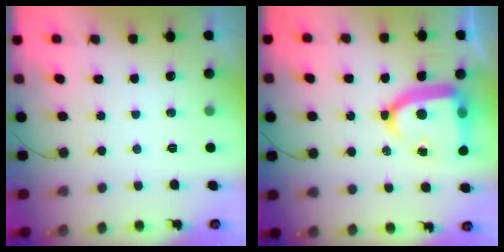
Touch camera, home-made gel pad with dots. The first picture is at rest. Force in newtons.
{"total": 15.7, "press": 15.6, "slide": 1.4}